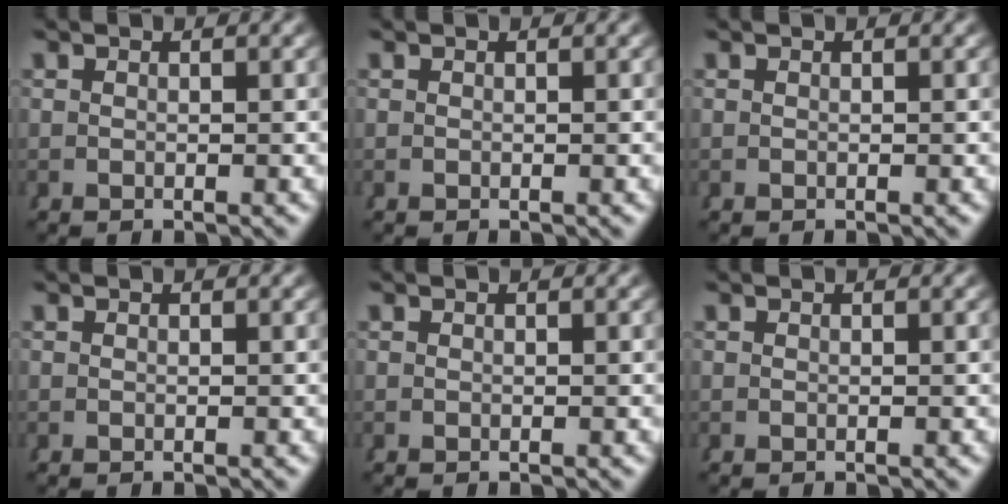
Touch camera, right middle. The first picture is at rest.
{"total": 0.0}
{"total": 0.0}
{"total": 0.0}
{"total": 0.0}
{"total": 0.0}